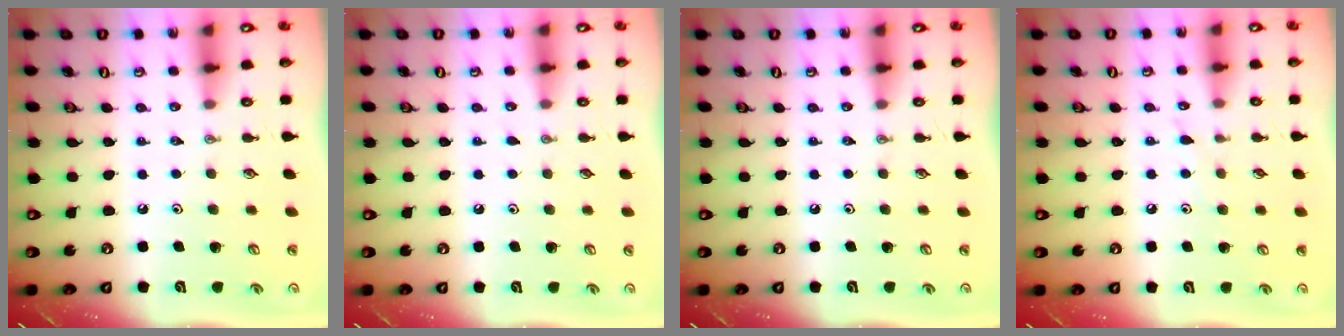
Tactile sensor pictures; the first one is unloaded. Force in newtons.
{"total": 2.8, "press": 2.8, "slide": 0.3}
{"total": 0.0}
{"total": 5.0, "press": 4.9, "slide": 0.6}